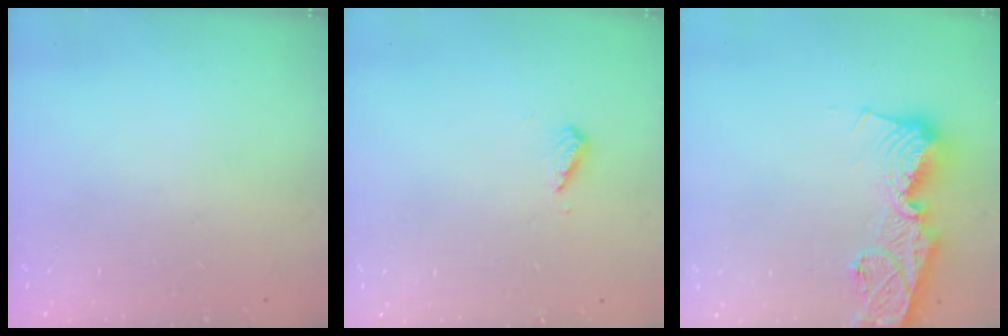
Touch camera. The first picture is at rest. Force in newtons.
{"total": 5.8, "press": 5.6, "slide": 1.3}
{"total": 16.1, "press": 16.0, "slide": 1.6}